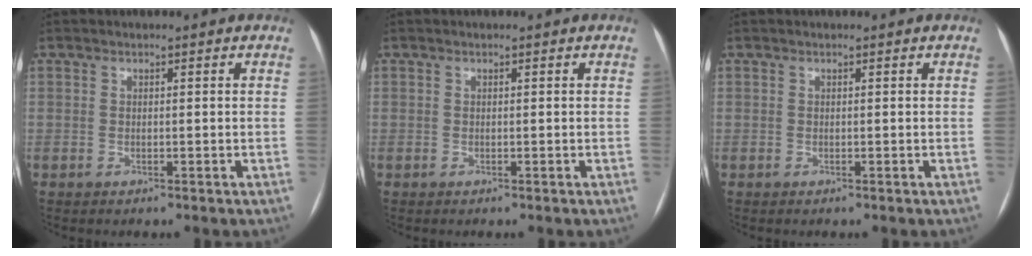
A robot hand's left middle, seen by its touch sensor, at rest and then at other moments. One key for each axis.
{"total": 0.0}
{"total": 0.0}